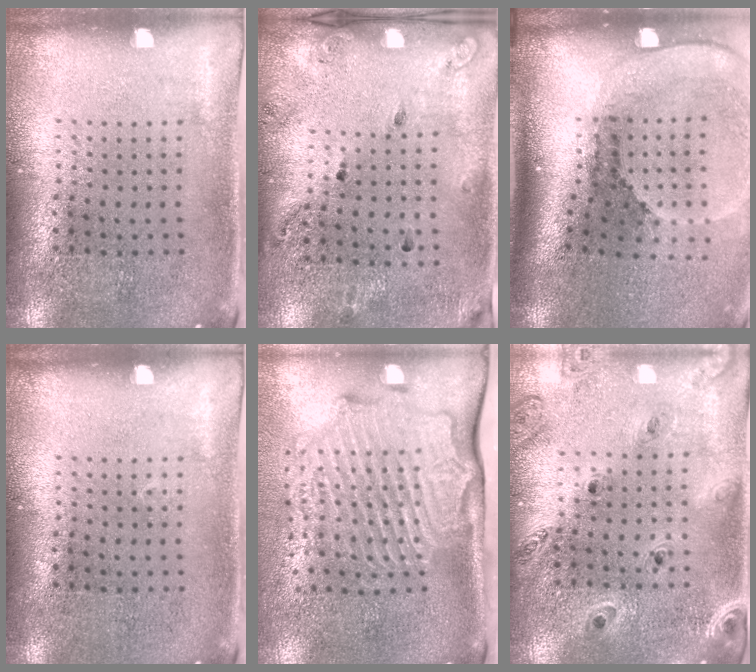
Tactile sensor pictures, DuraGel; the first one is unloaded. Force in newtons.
{"total": 1.8, "press": 1.2, "slide": 1.3}
{"total": 2.5, "press": 1.7, "slide": 1.8}
{"total": 0.0}
{"total": 3.0, "press": 2.3, "slide": 2.0}
{"total": 1.3, "press": 1.3, "slide": 0.1}